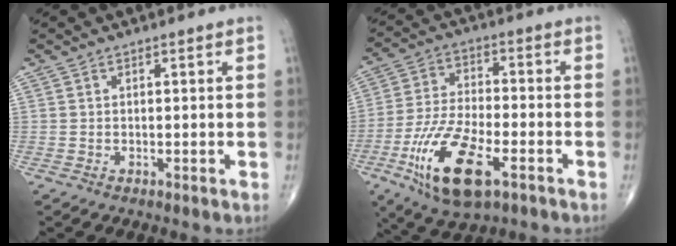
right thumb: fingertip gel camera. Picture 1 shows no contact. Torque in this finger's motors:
{"motor_torque": [4.03, 0.99, 1.56, -0.42, 0.22]}